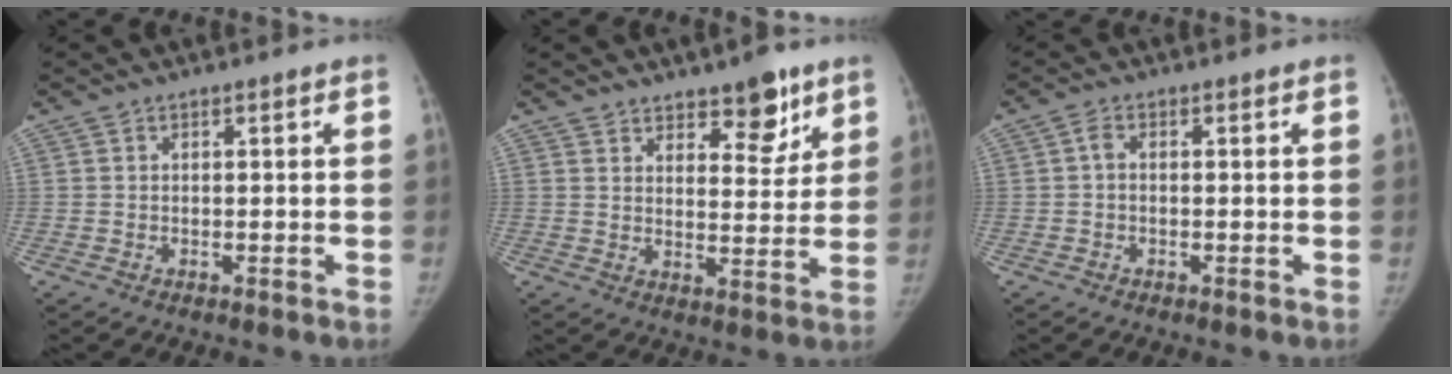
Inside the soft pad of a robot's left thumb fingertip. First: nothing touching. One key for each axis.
{"total": 8.1, "fx": 5.6, "fy": 3.7, "fz": 4.5, "tx": -0.024, "ty": -0.036, "tz": 0.082}
{"total": 1.5, "fx": 0.0, "fy": 0.9, "fz": 1.2, "tx": -0.019, "ty": 0.005, "tz": -0.004}